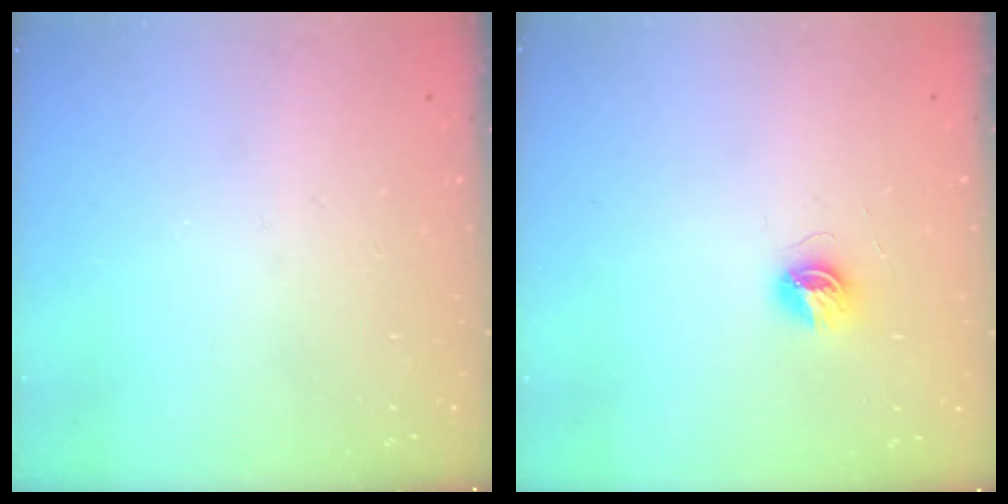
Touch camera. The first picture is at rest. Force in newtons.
{"total": 5.6, "press": 5.6, "slide": 0.5}